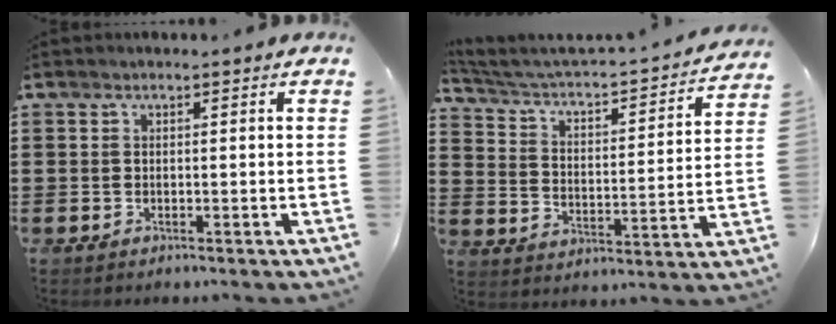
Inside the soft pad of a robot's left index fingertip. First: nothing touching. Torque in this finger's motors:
{"motor_torque": [2.14, 0.00, -0.53, -0.03]}